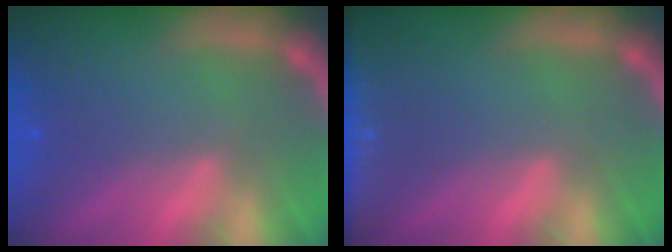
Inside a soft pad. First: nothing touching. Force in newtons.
{"total": 6.0}